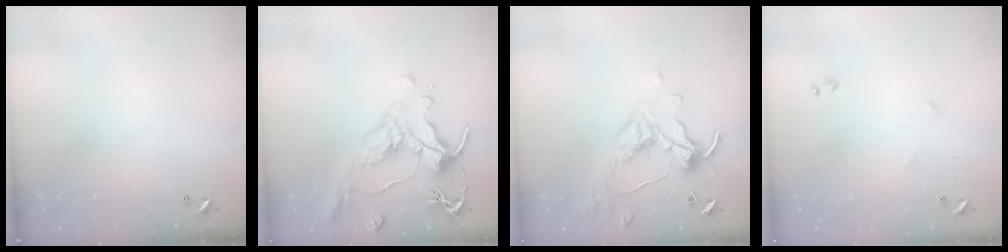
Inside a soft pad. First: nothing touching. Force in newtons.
{"total": 1.7, "press": 0.9, "slide": 1.4}
{"total": 1.5, "press": 1.5, "slide": 0.2}
{"total": 5.2, "press": 5.1, "slide": 0.9}